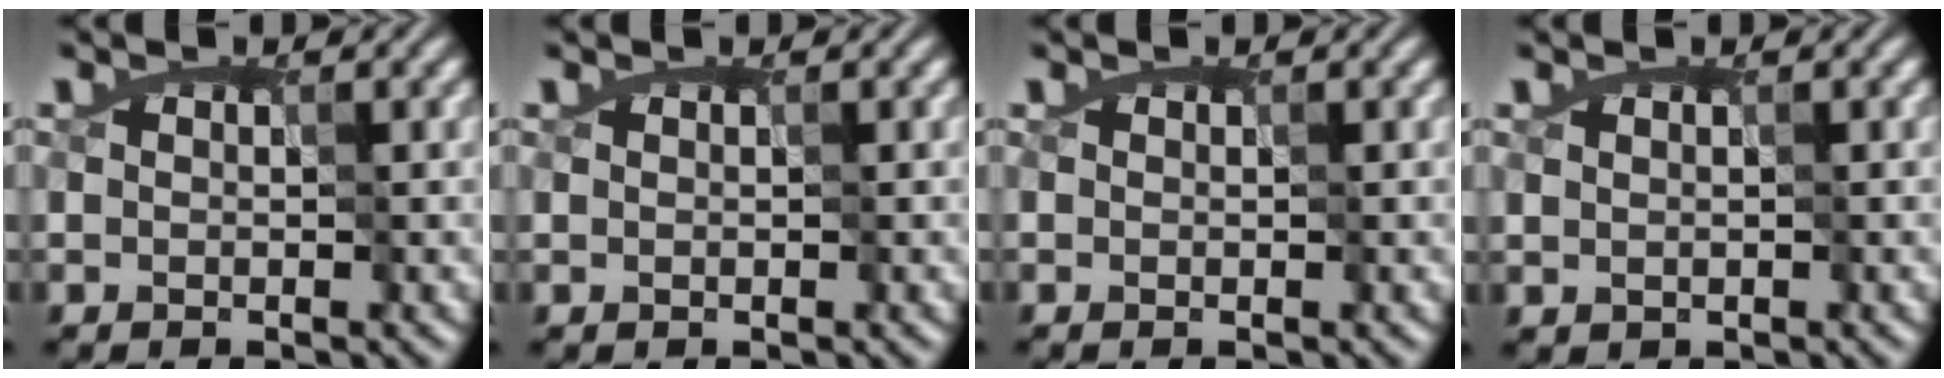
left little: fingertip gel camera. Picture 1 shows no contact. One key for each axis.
{"total": 0.0}
{"total": 0.0}
{"total": 0.6, "fx": 0.2, "fy": 0.5, "fz": 0.2, "tx": -0.012, "ty": 0.000, "tz": 0.010}